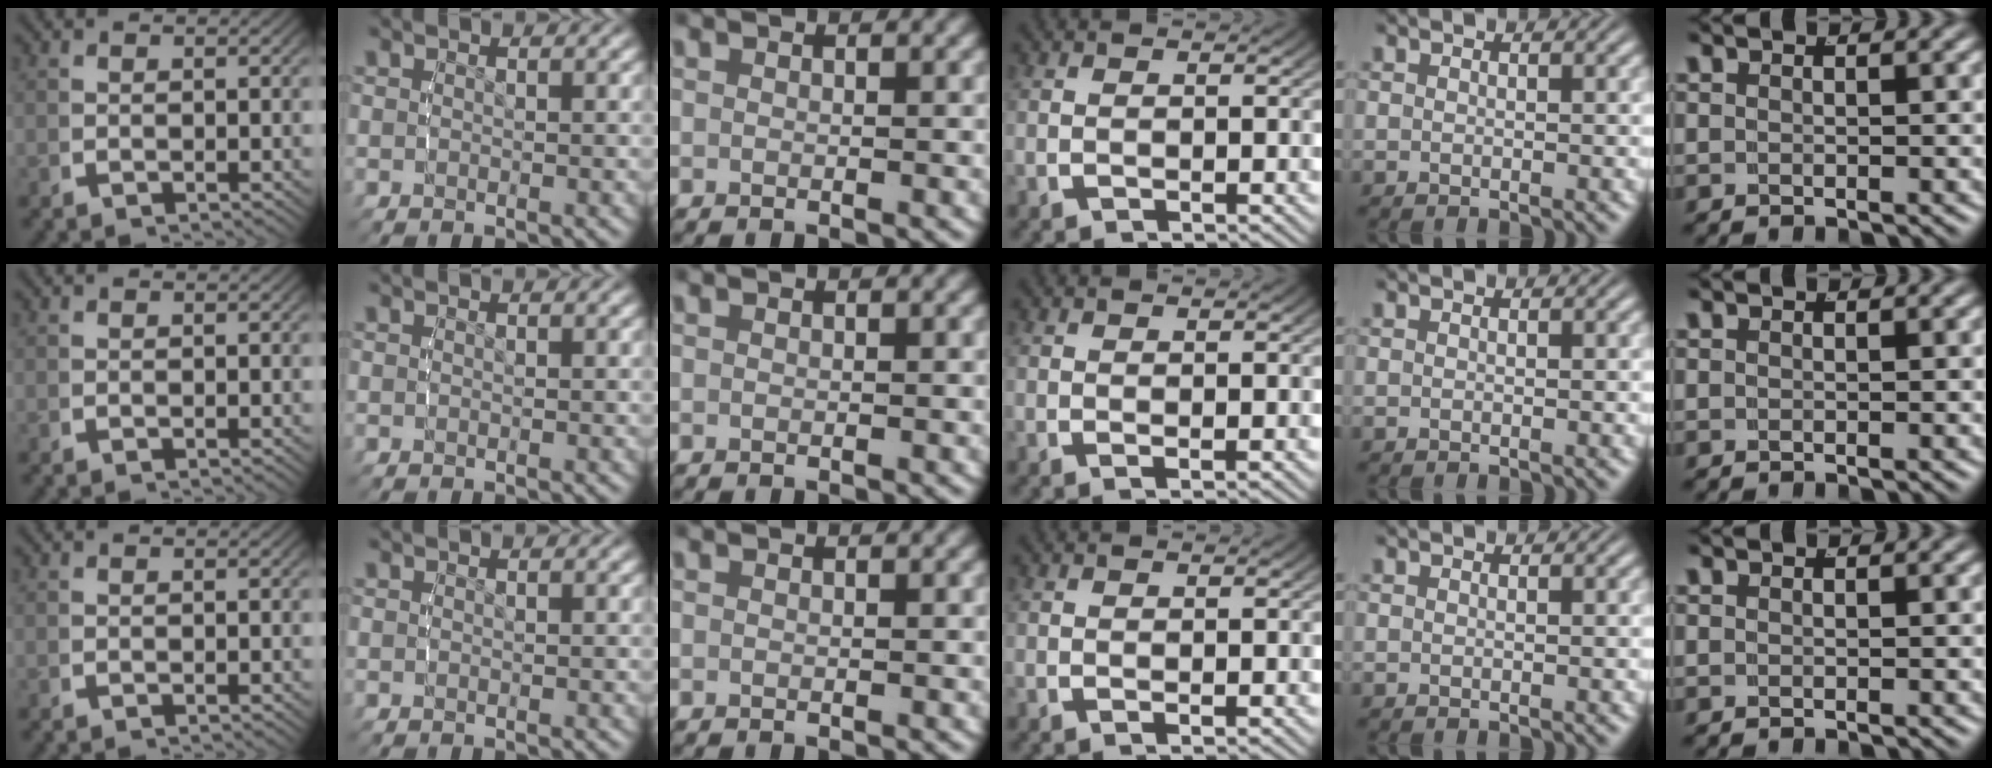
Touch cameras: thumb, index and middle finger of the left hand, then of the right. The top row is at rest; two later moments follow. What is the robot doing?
{"motion": "lift_and_place", "object": "button"}